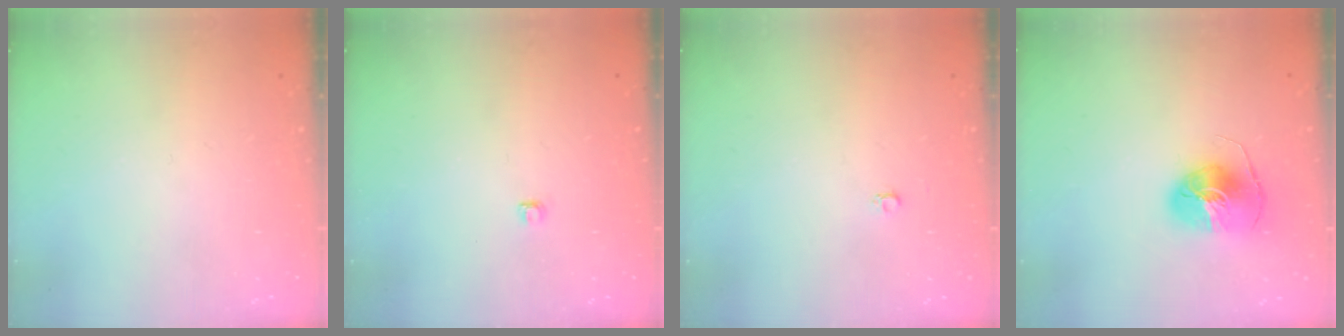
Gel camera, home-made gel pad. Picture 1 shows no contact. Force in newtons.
{"total": 2.8, "press": 2.7, "slide": 0.3}
{"total": 2.6, "press": 2.6, "slide": 0.3}
{"total": 8.1, "press": 8.1, "slide": 0.3}